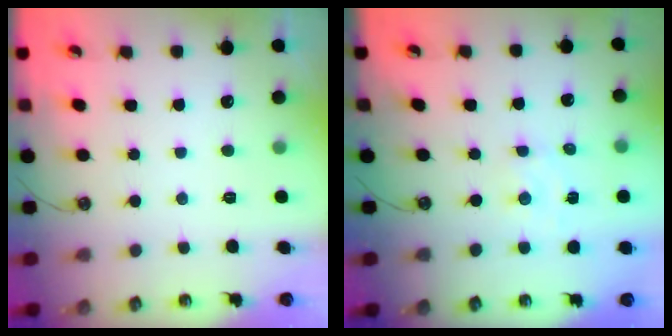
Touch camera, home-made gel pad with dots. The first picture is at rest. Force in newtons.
{"total": 1.6, "press": 1.5, "slide": 0.3}